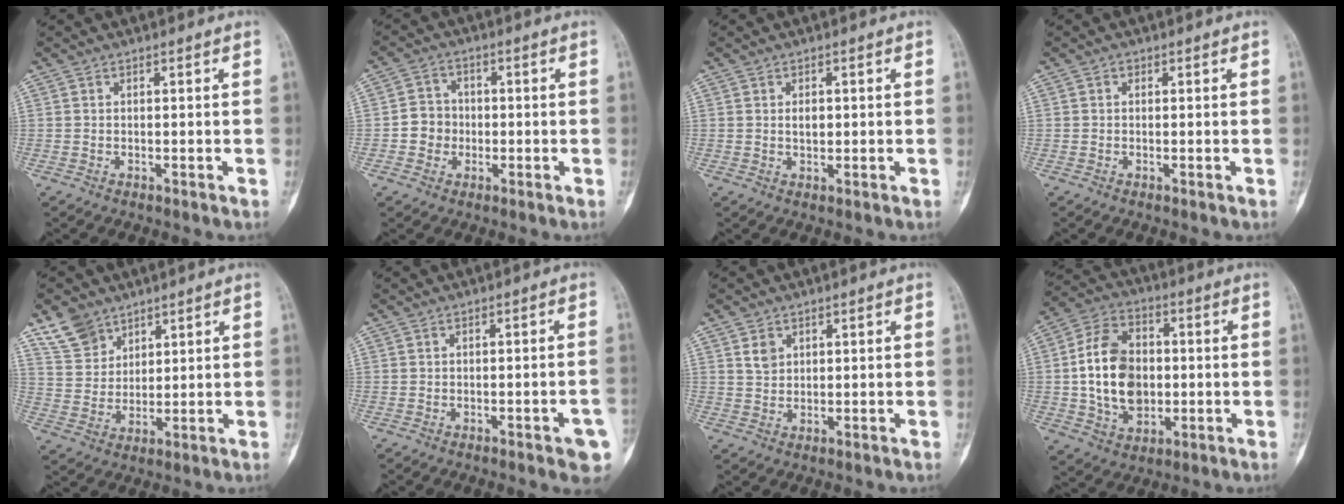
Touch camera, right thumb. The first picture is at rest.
{"total": 5.2, "force": [-0.9, 4.8, 1.7], "torque": [-0.002, 0.013, -0.023]}
{"total": 2.1, "force": [0.3, 1.3, 1.6], "torque": [-0.016, -0.001, 0.005]}
{"total": 0.7, "force": [0.1, 0.6, 0.2], "torque": [0.005, 0.003, 0.000]}
{"total": 7.8, "force": [5.6, 5.0, 2.0], "torque": [-0.022, -0.025, 0.120]}
{"total": 5.4, "force": [-2.4, 1.3, 4.7], "torque": [-0.048, 0.009, -0.026]}
{"total": 3.1, "force": [1.5, 2.3, 1.4], "torque": [-0.013, -0.008, 0.031]}
{"total": 15.4, "force": [-0.2, 10.9, 10.9], "torque": [-0.174, 0.014, -0.001]}